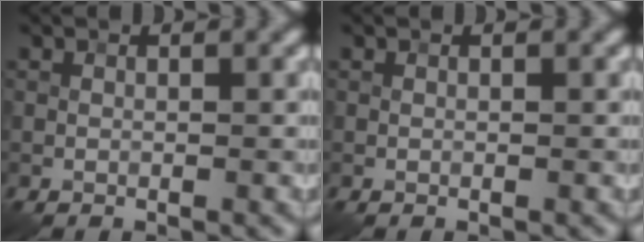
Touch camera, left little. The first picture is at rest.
{"total": 0.0}